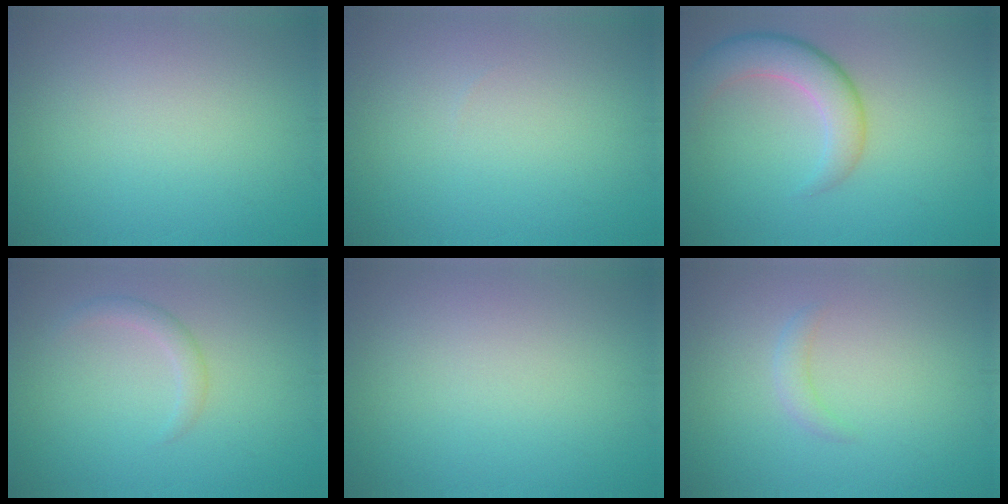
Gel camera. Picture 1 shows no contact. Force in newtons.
{"total": 0.0}
{"total": 4.6, "press": 4.6, "slide": 0.3}
{"total": 1.5, "press": 1.5, "slide": 0.1}
{"total": 0.0}
{"total": 1.1, "press": 1.1, "slide": 0.1}